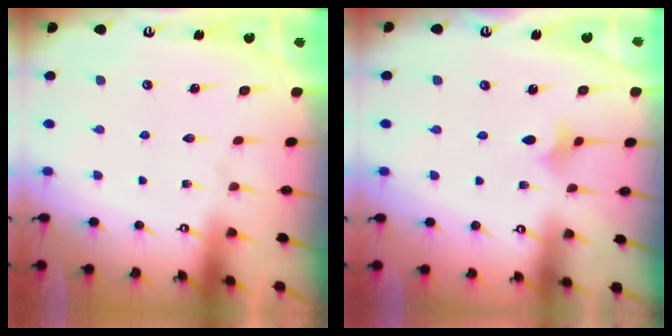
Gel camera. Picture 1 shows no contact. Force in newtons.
{"total": 2.3, "press": 2.2, "slide": 0.5}